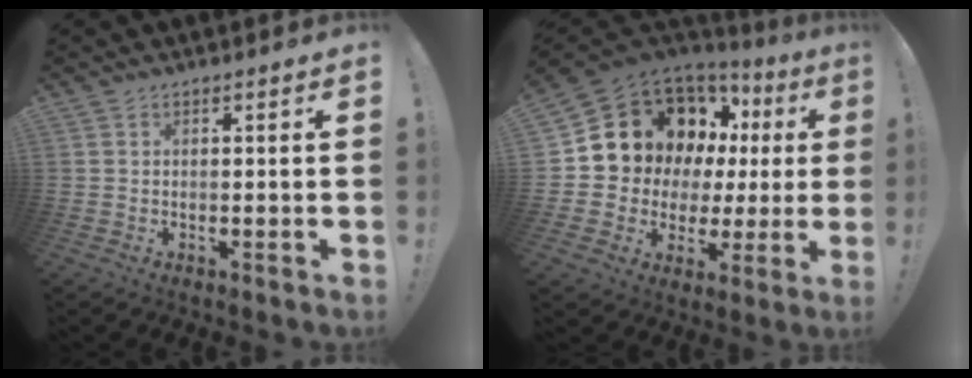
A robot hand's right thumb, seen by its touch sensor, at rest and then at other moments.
{"total": 14.1, "force": [7.9, 9.8, 6.3], "torque": [-0.102, -0.061, 0.168]}